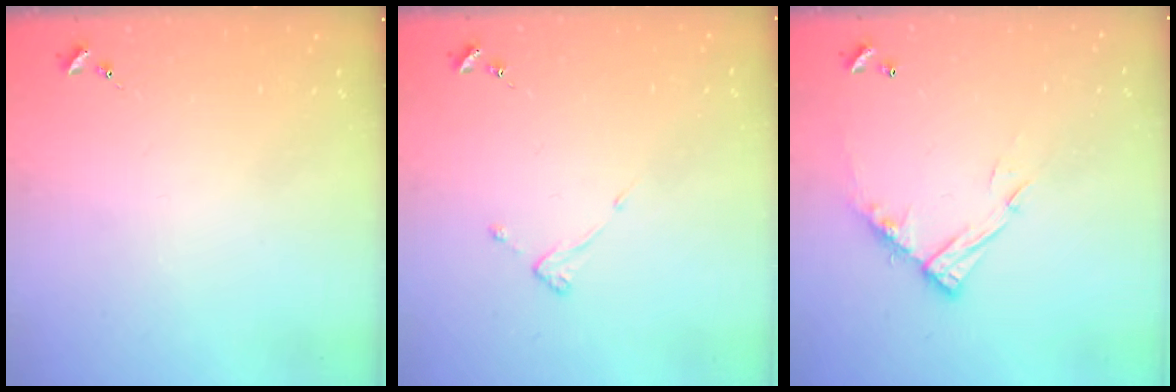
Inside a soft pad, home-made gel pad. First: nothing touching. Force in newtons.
{"total": 3.8, "press": 3.7, "slide": 0.2}
{"total": 12.8, "press": 12.8, "slide": 1.0}